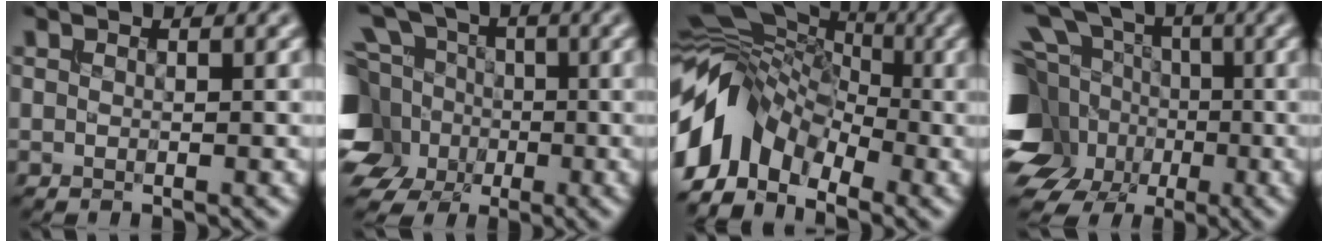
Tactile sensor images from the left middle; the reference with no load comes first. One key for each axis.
{"total": 11.9, "fx": 0.1, "fy": 10.3, "fz": 6.1, "tx": -0.155, "ty": 0.021, "tz": -0.030}
{"total": 7.6, "fx": -3.8, "fy": 5.3, "fz": 3.9, "tx": -0.068, "ty": 0.012, "tz": -0.084}
{"total": 16.2, "fx": -0.9, "fy": 13.9, "fz": 8.4, "tx": -0.201, "ty": 0.016, "tz": -0.041}